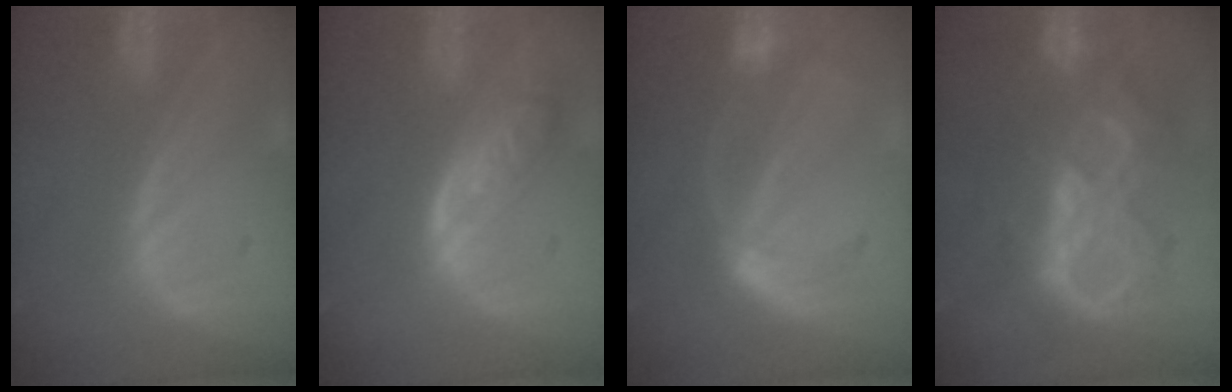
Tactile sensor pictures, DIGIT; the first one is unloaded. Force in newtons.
{"total": 6.3, "press": 5.7, "slide": 2.7}
{"total": 5.7, "press": 5.4, "slide": 1.8}
{"total": 10.6, "press": 10.5, "slide": 1.1}